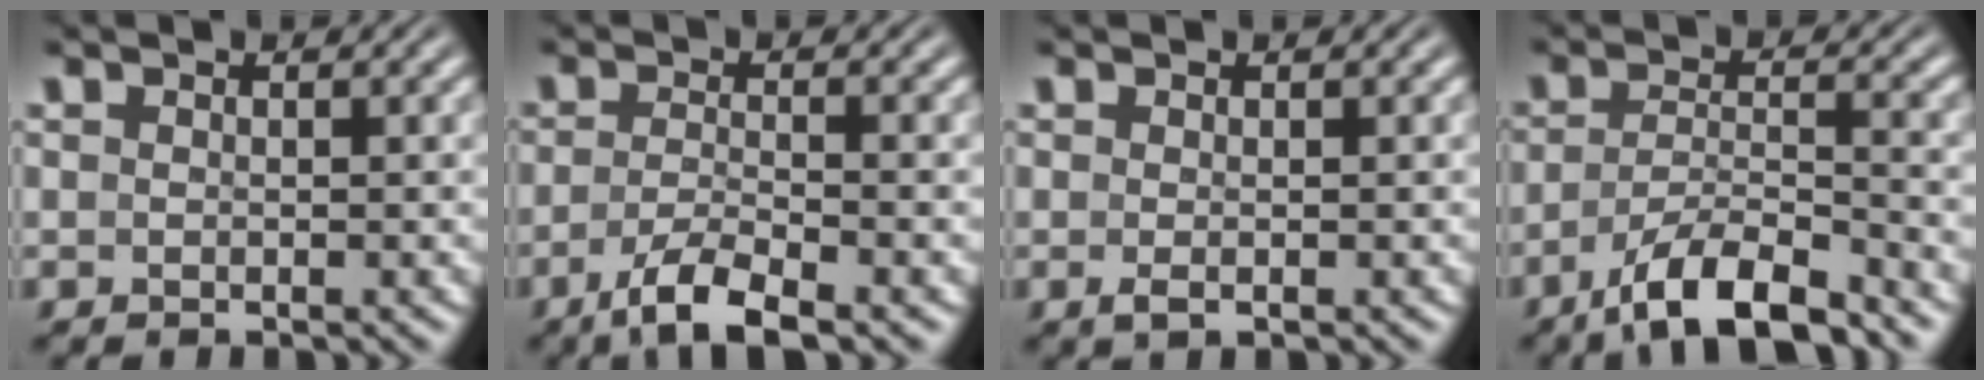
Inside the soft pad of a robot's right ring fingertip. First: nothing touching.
{"total": 4.2, "force": [-3.0, 0.7, 3.0], "torque": [-0.052, -0.015, -0.040]}
{"total": 0.7, "force": [-0.4, -0.2, 0.5], "torque": [-0.014, -0.006, -0.001]}
{"total": 6.1, "force": [-4.1, 2.0, 4.0], "torque": [-0.063, -0.017, -0.061]}